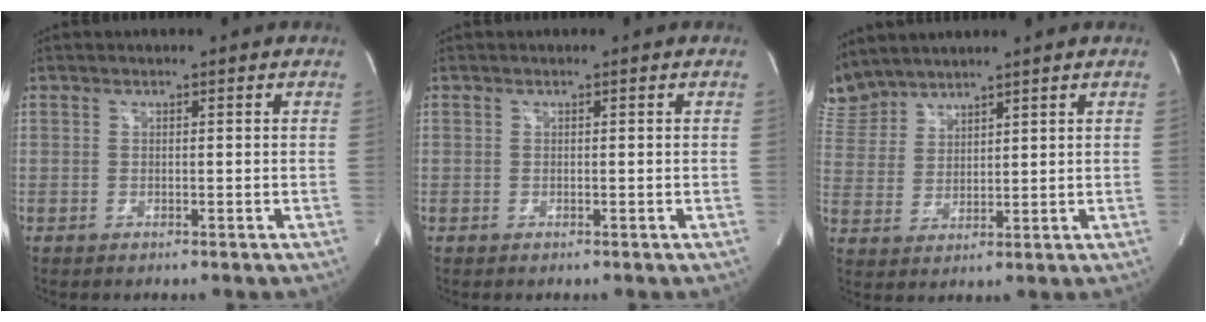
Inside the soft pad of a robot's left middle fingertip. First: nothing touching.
{"total": 0.0}
{"total": 7.3, "force": [7.0, 1.8, 0.2], "torque": [-0.022, 0.016, 0.158]}